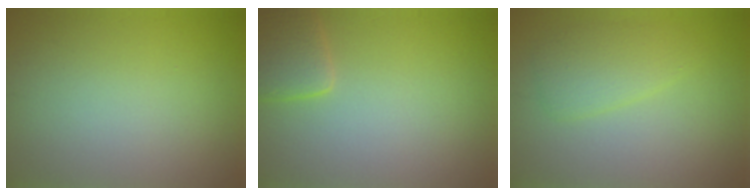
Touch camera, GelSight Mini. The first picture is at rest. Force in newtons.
{"total": 2.8, "press": 2.8, "slide": 0.2}
{"total": 2.6, "press": 2.6, "slide": 0.1}